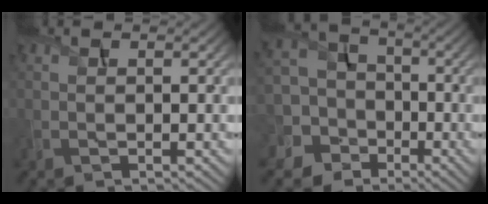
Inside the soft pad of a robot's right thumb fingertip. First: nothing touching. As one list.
[{"total": 10.5, "force": [-2.6, 9.4, 3.9], "torque": [-0.137, 0.003, -0.082]}]